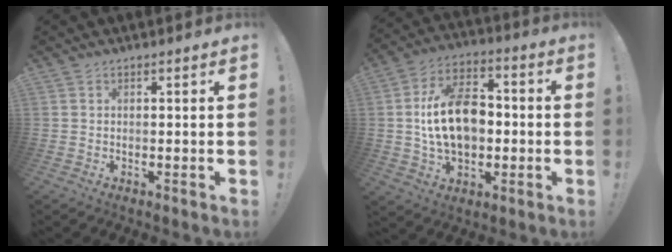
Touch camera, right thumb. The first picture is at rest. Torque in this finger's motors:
{"motor_torque": [1.99, 1.91, 0.25, 0.03, 0.11]}